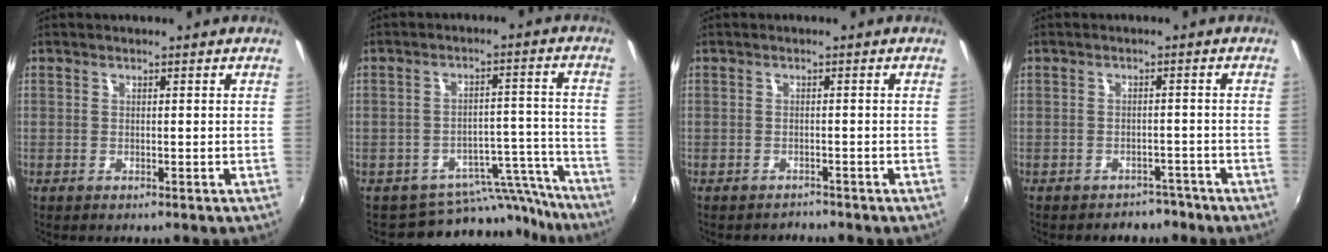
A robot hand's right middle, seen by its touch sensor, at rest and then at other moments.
{"total": 12.5, "force": [-11.7, 4.3, 0.7], "torque": [0.004, 0.048, -0.153]}
{"total": 1.5, "force": [-1.4, 0.4, -0.3], "torque": [0.002, -0.003, -0.022]}
{"total": 4.8, "force": [-3.9, 2.6, 0.6], "torque": [-0.012, 0.006, -0.047]}